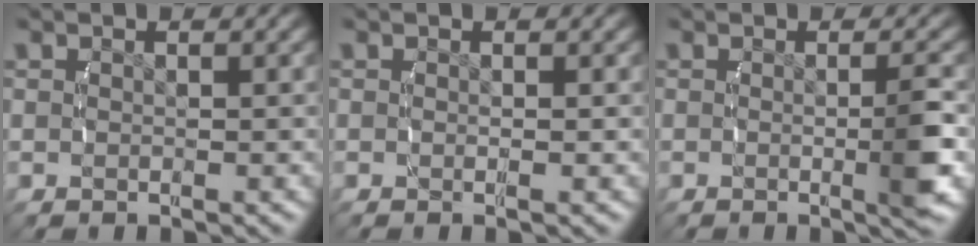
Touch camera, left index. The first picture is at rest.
{"total": 0.7, "force": [-0.3, 0.2, 0.6], "torque": [-0.015, -0.005, -0.004]}
{"total": 3.2, "force": [-0.7, 0.1, 3.2], "torque": [-0.048, -0.004, -0.012]}